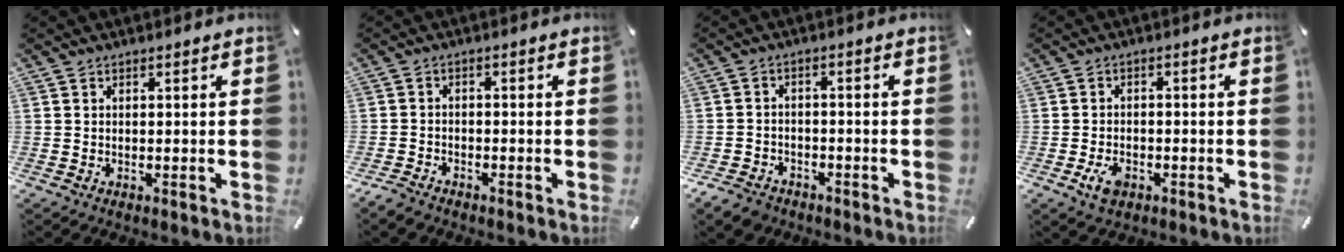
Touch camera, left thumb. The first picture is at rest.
{"total": 2.3, "force": [-2.1, 0.9, 0.4], "torque": [-0.016, 0.010, -0.044]}
{"total": 4.5, "force": [-3.5, 2.7, 0.9], "torque": [-0.026, 0.018, -0.069]}
{"total": 4.1, "force": [-2.0, 2.6, 2.5], "torque": [-0.063, 0.003, -0.039]}